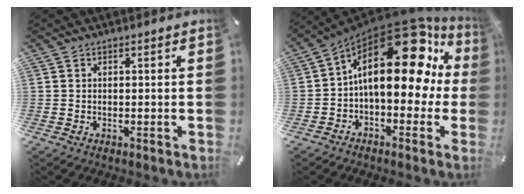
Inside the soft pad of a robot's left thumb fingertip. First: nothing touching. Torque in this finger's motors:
{"motor_torque": [2.46, 2.55, 2.77, 0.00, 0.71]}